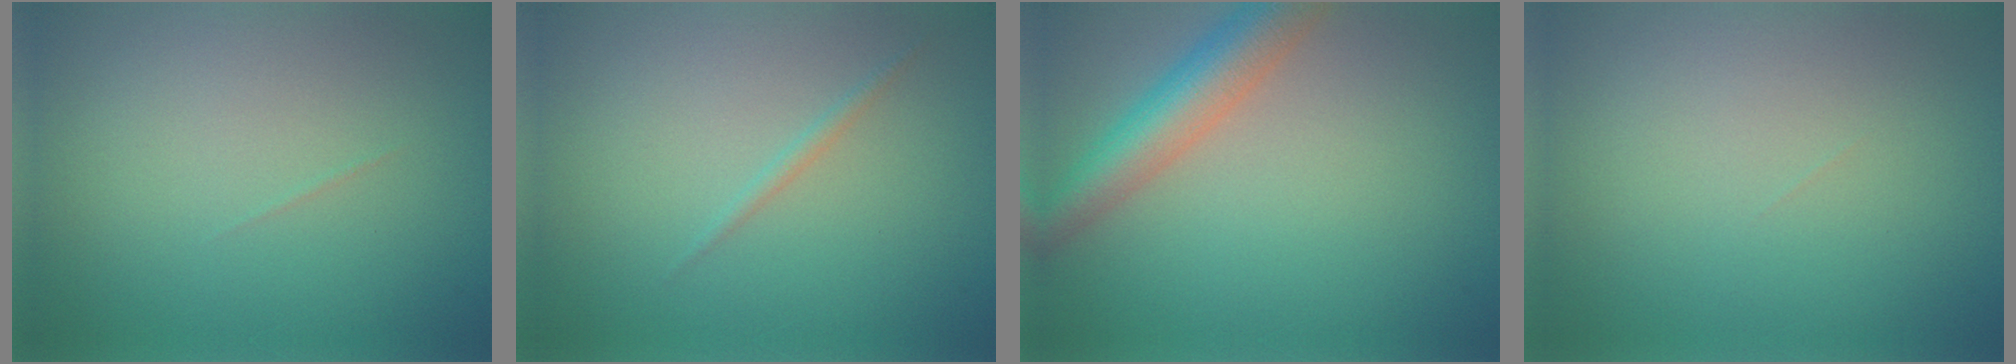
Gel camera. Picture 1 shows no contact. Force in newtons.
{"total": 0.7, "press": 0.7, "slide": 0.1}
{"total": 5.3, "press": 5.3, "slide": 0.1}
{"total": 0.0}